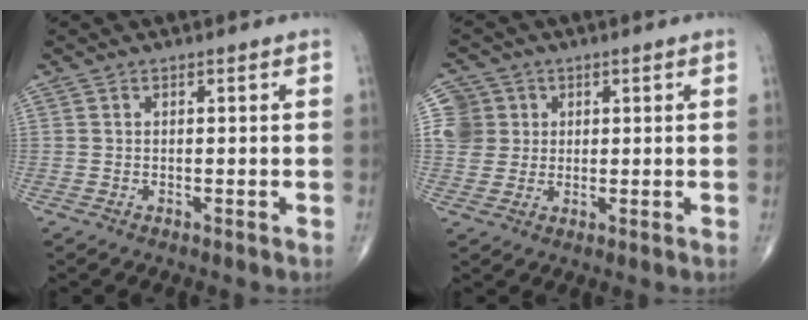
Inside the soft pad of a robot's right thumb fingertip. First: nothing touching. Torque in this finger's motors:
{"motor_torque": [0.06, -0.13, 0.13, 0.10, 0.00]}